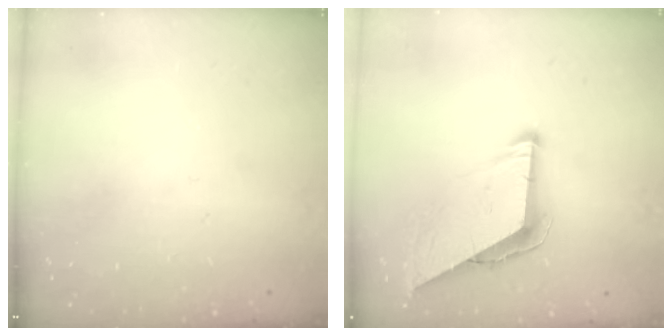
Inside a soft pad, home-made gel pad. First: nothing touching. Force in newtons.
{"total": 8.8, "press": 8.7, "slide": 0.4}